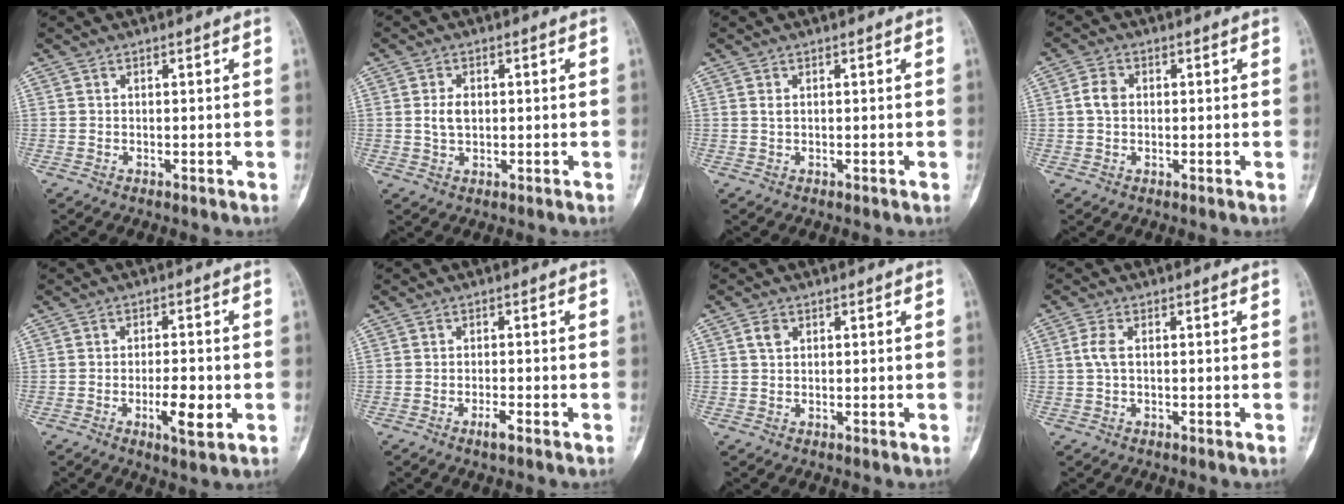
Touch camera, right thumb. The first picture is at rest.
{"total": 3.4, "force": [0.3, 2.2, 2.6], "torque": [-0.047, 0.002, 0.007]}
{"total": 0.6, "force": [0.2, 0.3, 0.5], "torque": [-0.009, 0.004, 0.004]}
{"total": 3.2, "force": [0.3, 2.4, 2.0], "torque": [-0.037, 0.006, 0.001]}
{"total": 6.2, "force": [-1.7, 2.0, 5.7], "torque": [-0.086, -0.002, -0.024]}
{"total": 2.0, "force": [-1.2, 0.3, 1.5], "torque": [-0.032, 0.002, -0.023]}
{"total": 1.8, "force": [0.7, 1.3, 1.1], "torque": [-0.017, 0.002, 0.012]}
{"total": 2.5, "force": [0.3, 1.1, 2.2], "torque": [-0.061, 0.005, 0.004]}